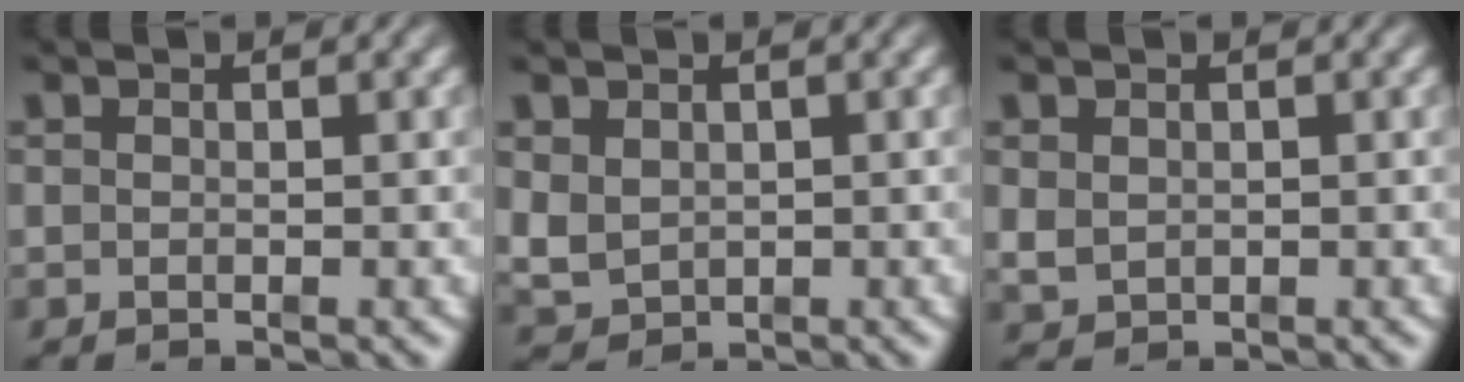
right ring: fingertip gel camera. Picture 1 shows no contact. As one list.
[{"total": 3.1, "force": [0.3, 2.8, 1.2], "torque": [-0.045, -0.020, 0.021]}, {"total": 1.4, "force": [0.1, 1.2, 0.6], "torque": [-0.017, -0.011, 0.014]}]